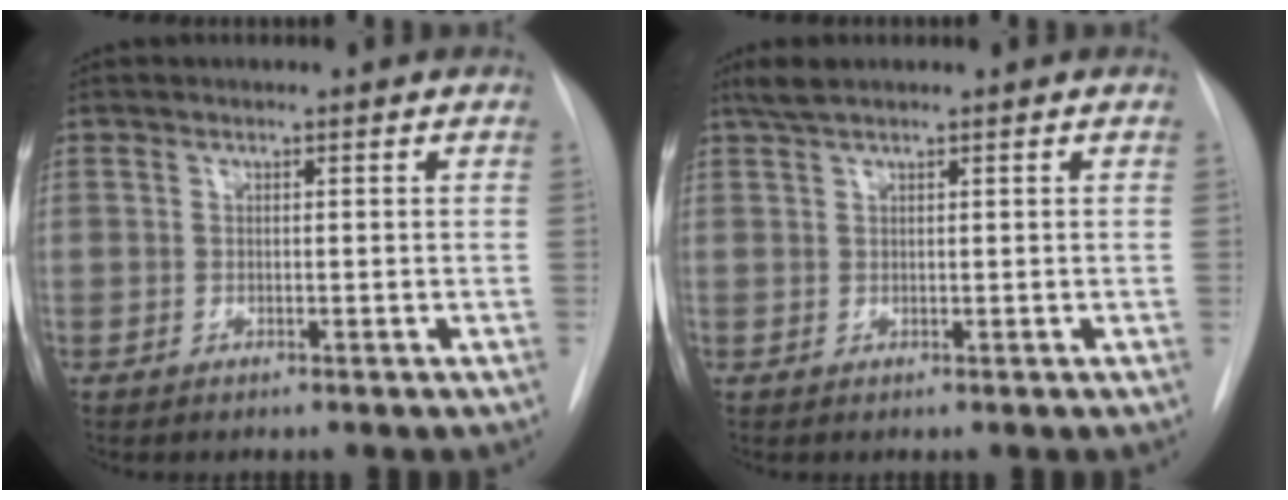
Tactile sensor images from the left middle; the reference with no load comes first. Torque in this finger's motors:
{"motor_torque": [0.12, -0.10, 0.06, 0.00]}